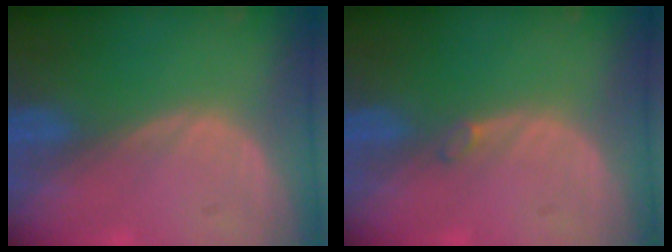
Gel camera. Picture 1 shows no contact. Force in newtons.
{"total": 0.9, "press": 0.8, "slide": 0.2}